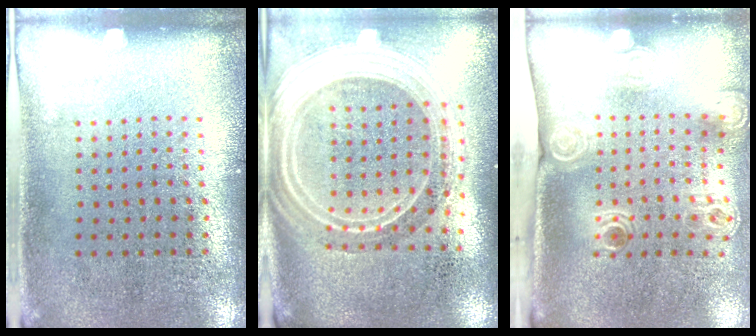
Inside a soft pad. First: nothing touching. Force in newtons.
{"total": 2.7, "press": 2.2, "slide": 1.5}
{"total": 2.3, "press": 1.6, "slide": 1.7}